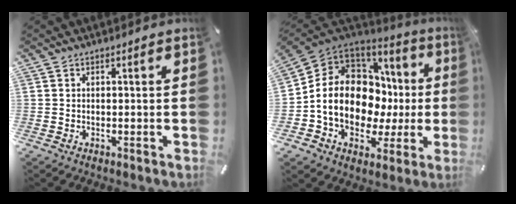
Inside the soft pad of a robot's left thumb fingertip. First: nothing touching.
{"total": 16.9, "force": [0.9, 12.6, 11.1], "torque": [-0.211, -0.023, 0.023]}